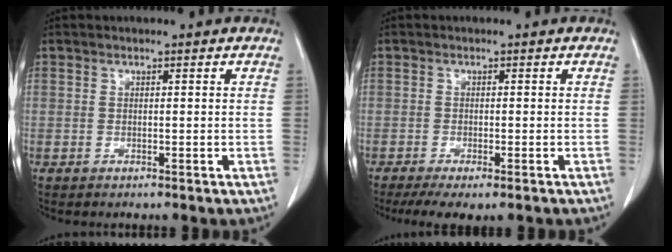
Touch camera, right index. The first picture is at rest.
{"total": 6.2, "force": [-4.6, 1.5, 3.8], "torque": [-0.055, -0.014, -0.070]}